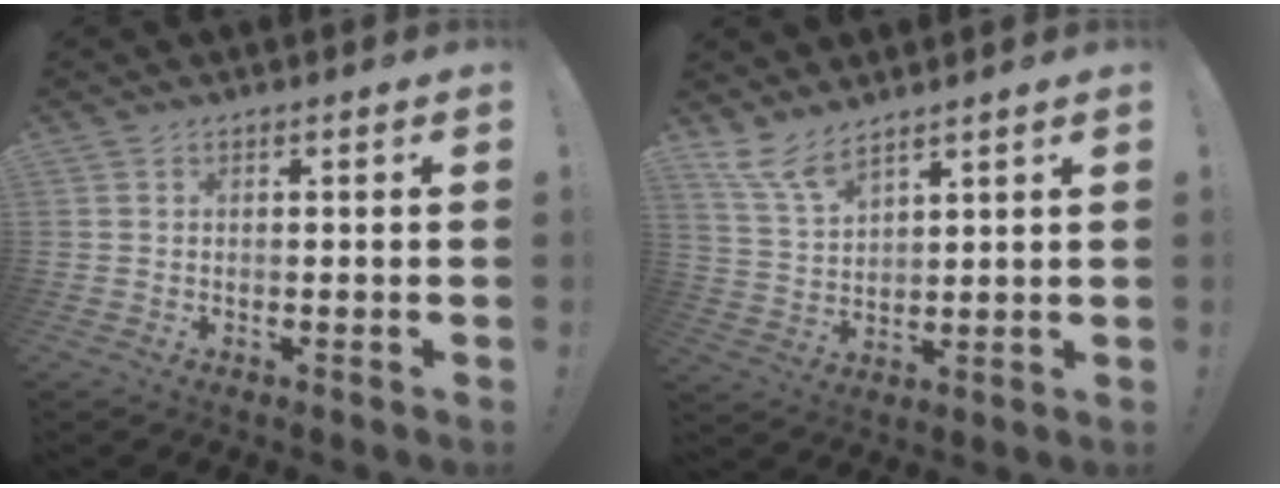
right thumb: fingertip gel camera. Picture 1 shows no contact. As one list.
[{"total": 8.4, "force": [6.8, 2.2, 4.4], "torque": [-0.098, -0.038, 0.132]}]